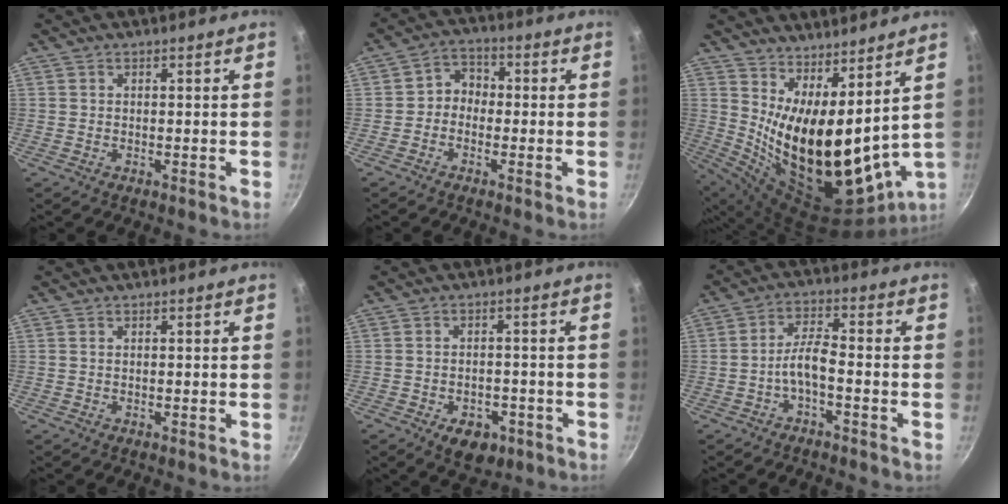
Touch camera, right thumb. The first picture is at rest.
{"total": 4.3, "force": [-1.1, 3.6, 2.2], "torque": [-0.011, 0.024, -0.032]}
{"total": 19.8, "force": [8.7, 7.4, 16.2], "torque": [-0.246, -0.094, 0.167]}
{"total": 0.0}
{"total": 7.0, "force": [-3.4, 4.5, 4.2], "torque": [-0.037, 0.016, -0.037]}
{"total": 4.9, "force": [-2.4, 1.4, 4.0], "torque": [-0.083, 0.033, -0.048]}